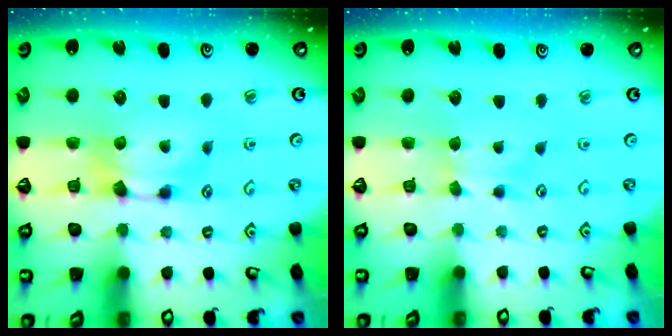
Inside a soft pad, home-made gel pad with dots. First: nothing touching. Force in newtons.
{"total": 2.1, "press": 2.1, "slide": 0.5}